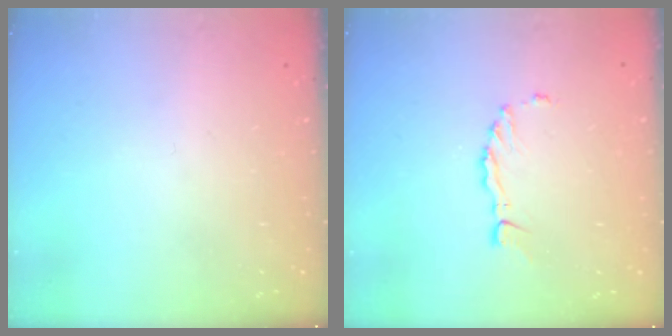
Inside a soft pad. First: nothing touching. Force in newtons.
{"total": 2.1, "press": 2.1, "slide": 0.2}